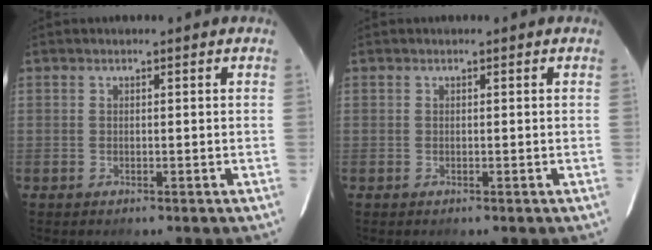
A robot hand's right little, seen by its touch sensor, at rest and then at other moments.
{"total": 0.0}